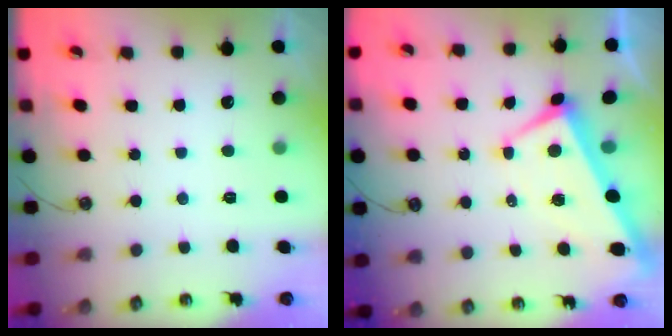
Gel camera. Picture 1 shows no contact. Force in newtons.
{"total": 0.9, "press": 0.4, "slide": 0.8}